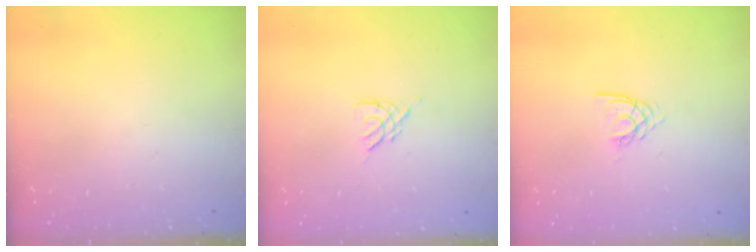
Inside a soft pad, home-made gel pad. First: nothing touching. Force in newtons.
{"total": 2.7, "press": 2.7, "slide": 0.5}
{"total": 2.1, "press": 2.1, "slide": 0.3}